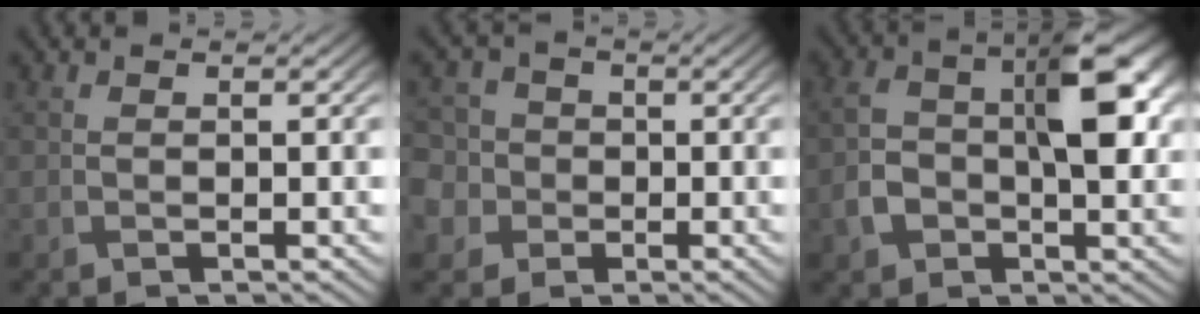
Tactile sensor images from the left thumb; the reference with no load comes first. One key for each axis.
{"total": 7.4, "fx": -0.6, "fy": 6.9, "fz": 2.6, "tx": -0.095, "ty": 0.013, "tz": -0.049}
{"total": 9.4, "fx": -0.4, "fy": 5.7, "fz": 7.5, "tx": -0.143, "ty": 0.005, "tz": -0.010}